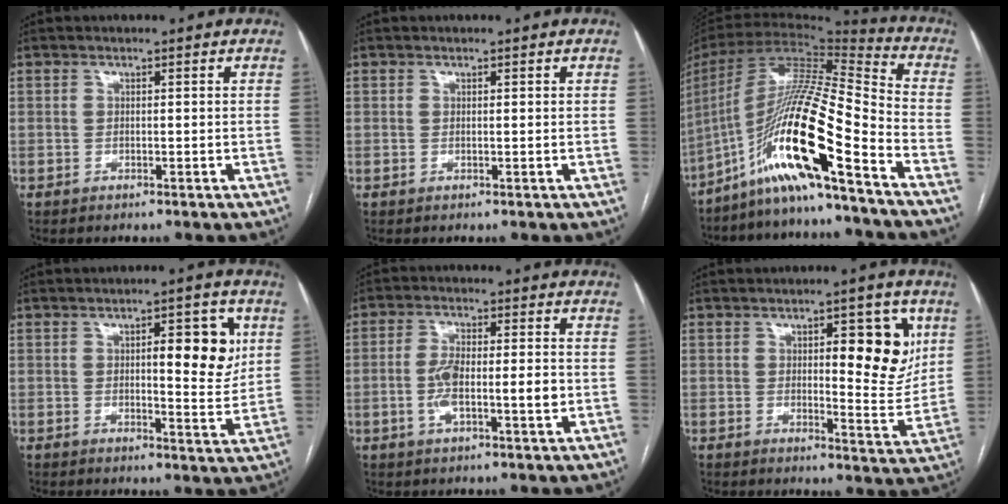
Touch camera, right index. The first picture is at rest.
{"total": 0.0}
{"total": 19.8, "force": [-11.4, 0.1, 16.2], "torque": [-0.332, -0.008, -0.217]}
{"total": 8.3, "force": [2.1, 2.2, 7.8], "torque": [-0.097, 0.002, 0.027]}
{"total": 7.8, "force": [-1.3, 2.1, 7.4], "torque": [-0.141, 0.011, -0.022]}
{"total": 10.1, "force": [3.2, 2.9, 9.1], "torque": [-0.110, -0.002, 0.043]}